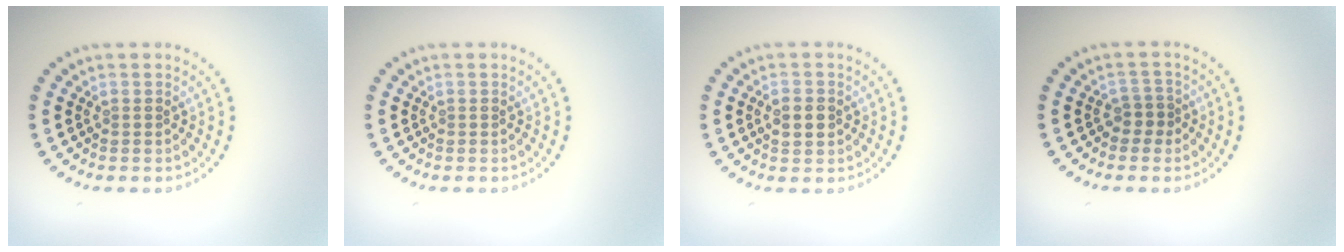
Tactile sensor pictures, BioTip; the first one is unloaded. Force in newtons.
{"total": 0.0}
{"total": 2.5, "press": 2.5, "slide": 0.0}
{"total": 1.7, "press": 1.3, "slide": 1.1}